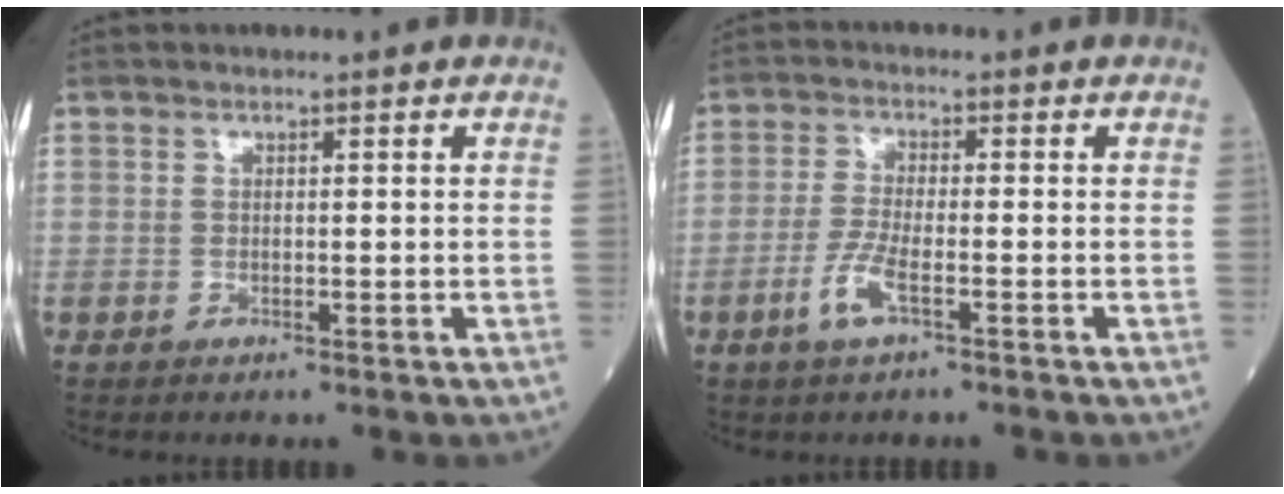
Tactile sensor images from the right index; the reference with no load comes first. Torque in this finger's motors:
{"motor_torque": [0.70, -0.29, 0.06, 0.02]}